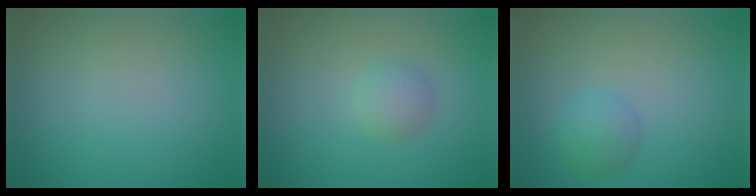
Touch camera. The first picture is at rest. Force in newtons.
{"total": 1.7, "press": 1.7, "slide": 0.1}
{"total": 1.8, "press": 1.8, "slide": 0.1}